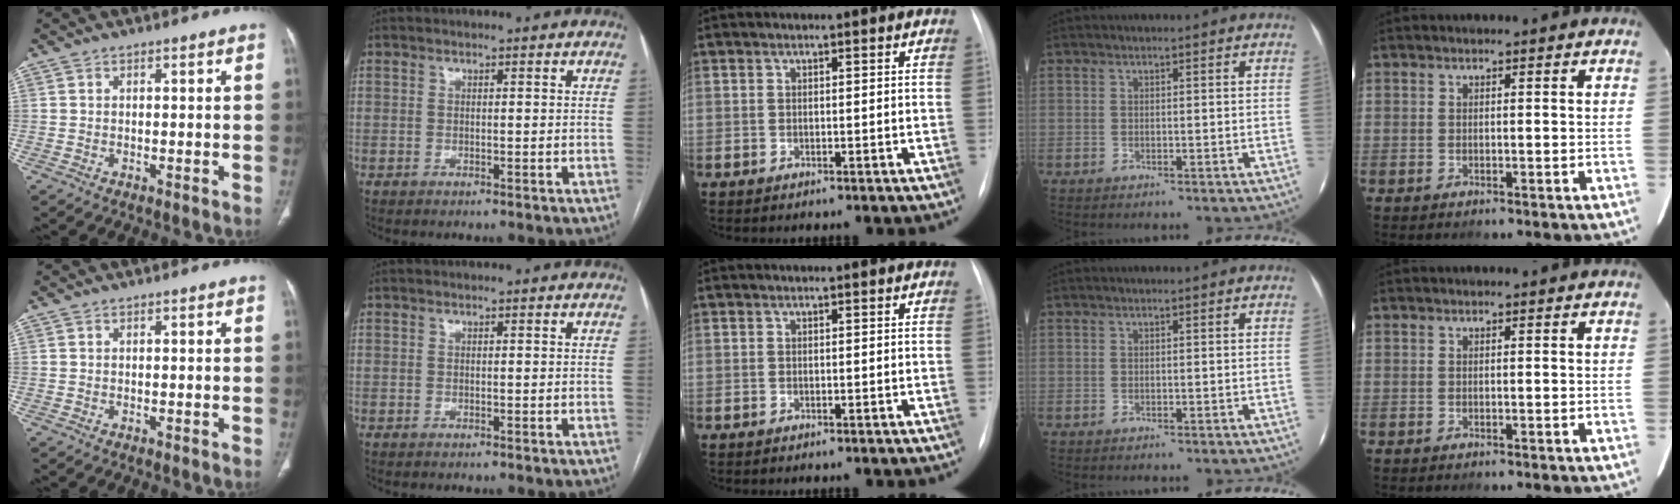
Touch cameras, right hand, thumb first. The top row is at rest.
{}